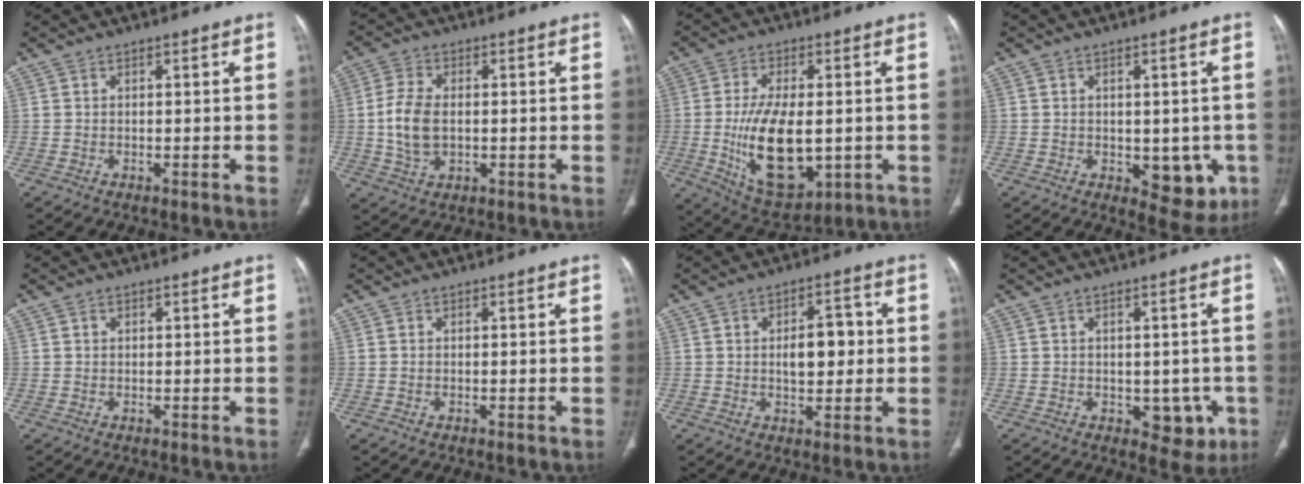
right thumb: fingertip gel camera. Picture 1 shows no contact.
{"total": 8.1, "force": [-0.2, 5.0, 6.4], "torque": [-0.135, 0.002, -0.002]}
{"total": 16.3, "force": [-2.0, 8.3, 13.9], "torque": [-0.232, -0.016, -0.014]}
{"total": 8.7, "force": [-2.0, 5.2, 6.7], "torque": [-0.040, -0.009, -0.014]}
{"total": 0.8, "force": [0.3, 0.6, 0.3], "torque": [-0.002, 0.000, 0.005]}
{"total": 0.0}
{"total": 7.6, "force": [0.4, 4.3, 6.3], "torque": [-0.073, 0.010, 0.006]}
{"total": 6.7, "force": [-1.7, 4.4, 4.7], "torque": [-0.022, -0.001, -0.013]}